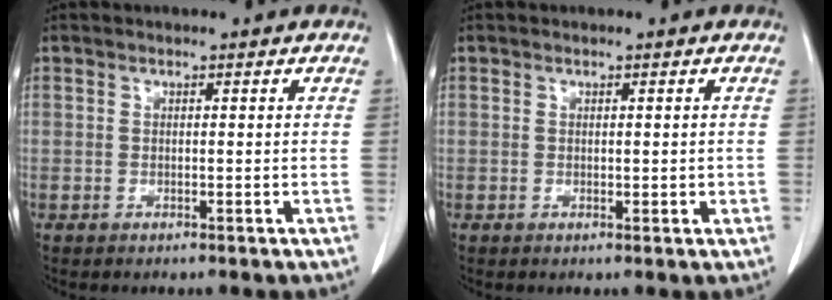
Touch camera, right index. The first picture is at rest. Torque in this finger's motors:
{"motor_torque": [0.06, 0.13, 0.06, 0.05]}